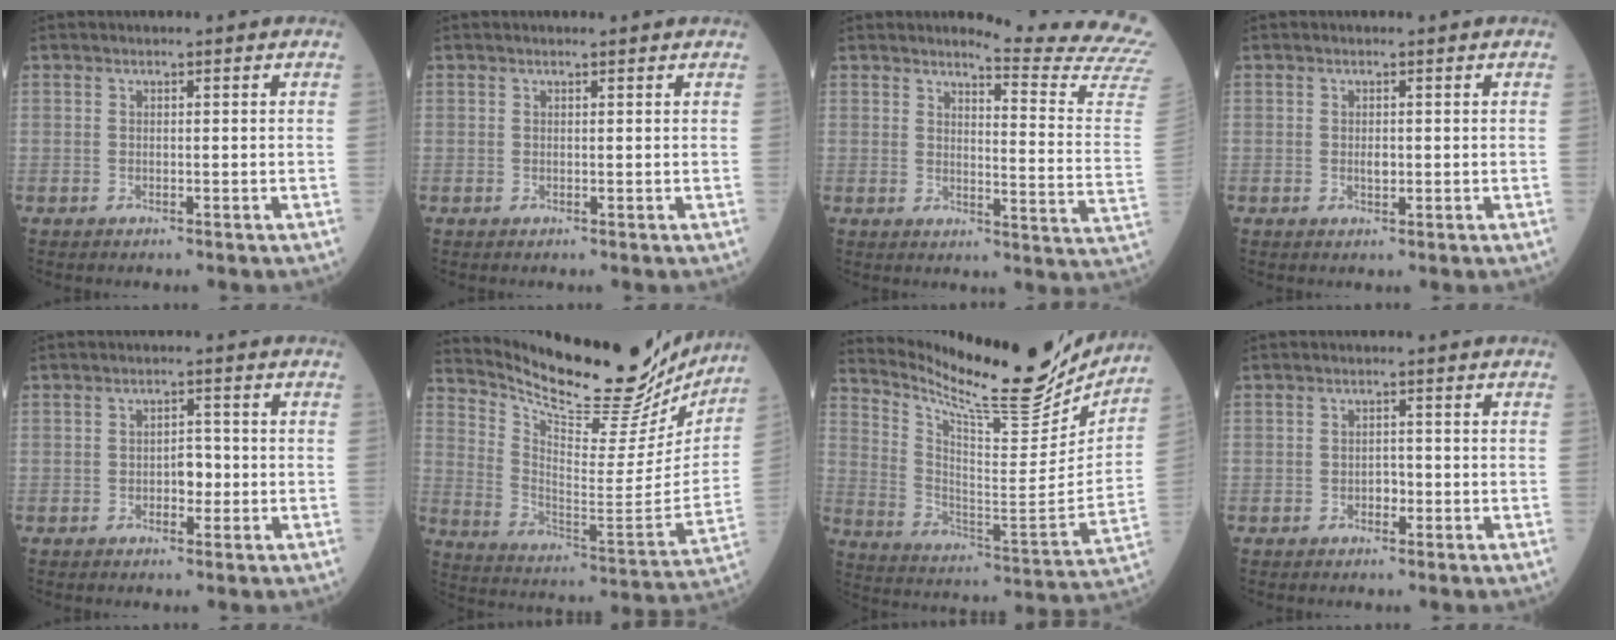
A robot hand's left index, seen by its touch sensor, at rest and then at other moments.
{"total": 0.7, "force": [0.7, 0.0, 0.1], "torque": [-0.009, 0.002, 0.008]}
{"total": 15.2, "force": [14.9, -2.4, 2.0], "torque": [-0.023, -0.167, 0.149]}
{"total": 1.1, "force": [0.0, 0.6, 0.9], "torque": [-0.018, -0.001, 0.000]}
{"total": 2.5, "force": [-0.6, 1.4, 2.0], "torque": [-0.024, 0.005, -0.011]}
{"total": 23.1, "force": [21.0, 4.6, 8.3], "torque": [-0.143, -0.062, 0.304]}
{"total": 20.8, "force": [19.1, 2.4, 7.7], "torque": [-0.147, -0.062, 0.290]}
{"total": 1.4, "force": [-0.6, 0.9, 0.9], "torque": [-0.011, 0.004, -0.012]}